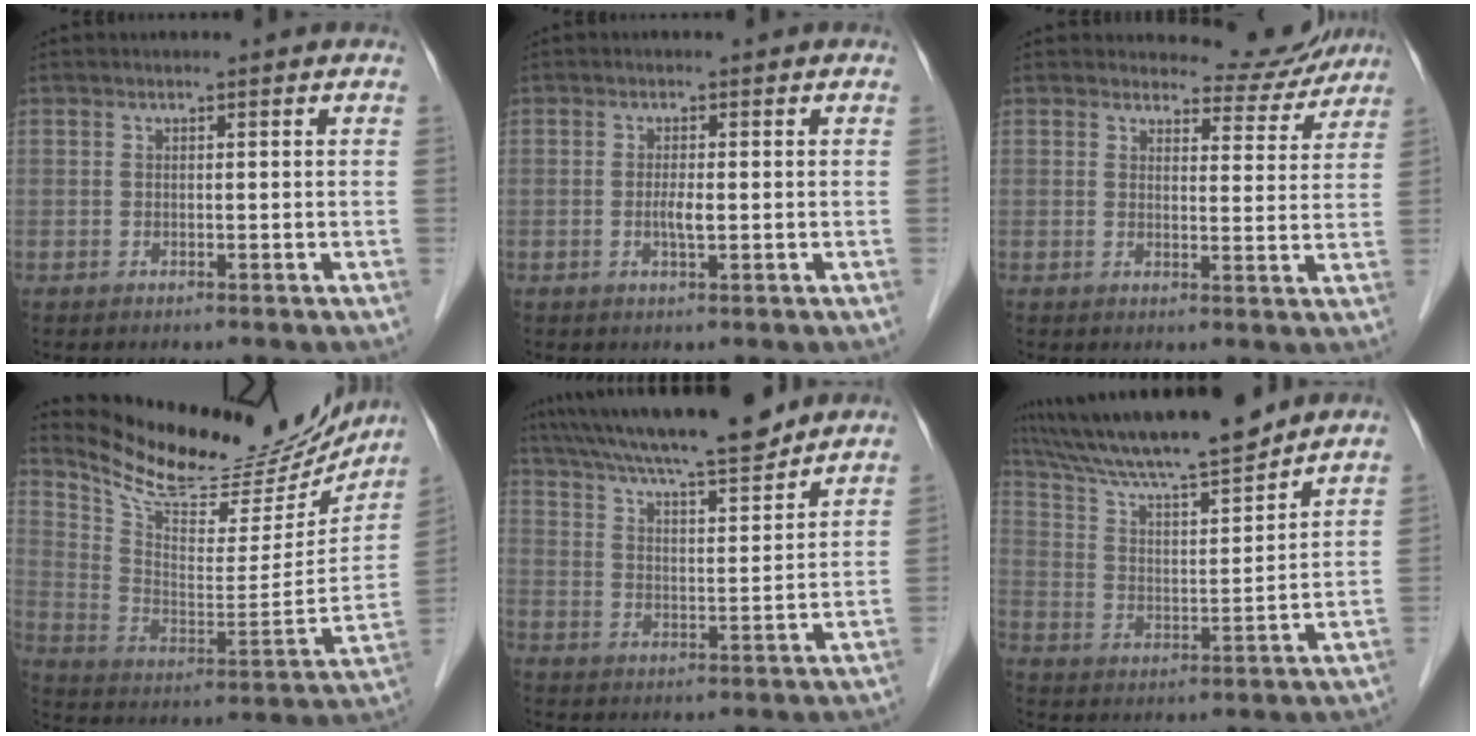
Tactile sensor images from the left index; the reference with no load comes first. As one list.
[{"total": 2.9, "force": [-2.4, 0.2, 1.7], "torque": [-0.032, -0.017, -0.045]}, {"total": 4.1, "force": [3.7, 1.7, -0.6], "torque": [0.022, -0.031, 0.019]}, {"total": 21.0, "force": [18.7, 5.7, 7.6], "torque": [-0.125, -0.055, 0.266]}, {"total": 15.3, "force": [13.0, 1.2, 7.9], "torque": [-0.134, 0.000, 0.198]}, {"total": 13.9, "force": [12.1, 0.4, 6.9], "torque": [-0.122, -0.010, 0.202]}]